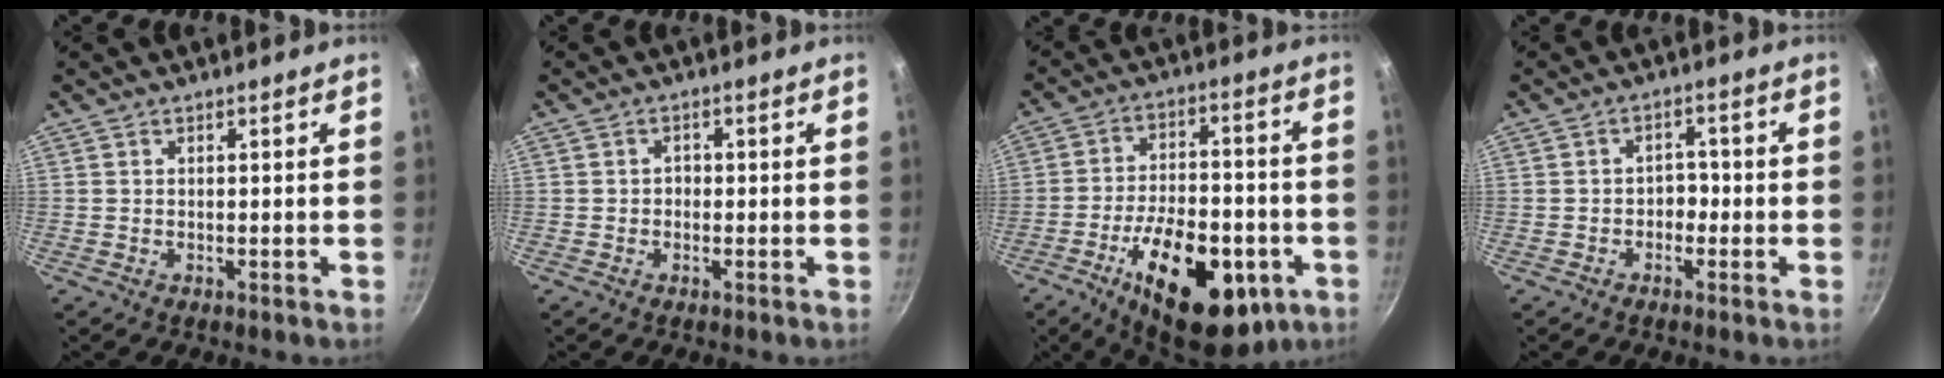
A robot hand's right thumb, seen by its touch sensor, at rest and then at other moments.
{"total": 1.5, "force": [-0.4, 1.3, 0.6], "torque": [-0.003, 0.004, -0.009]}
{"total": 22.4, "force": [-8.9, 11.1, 17.2], "torque": [-0.231, 0.029, -0.125]}
{"total": 2.7, "force": [-1.1, 2.1, 1.3], "torque": [0.010, 0.018, -0.020]}